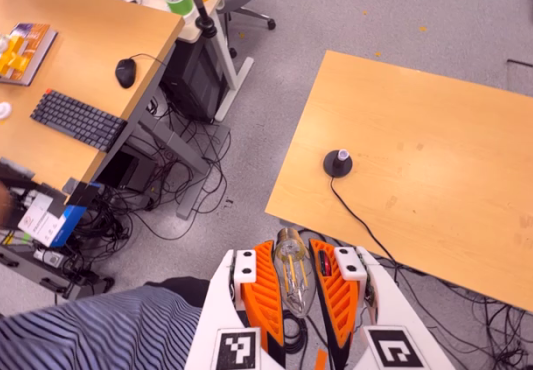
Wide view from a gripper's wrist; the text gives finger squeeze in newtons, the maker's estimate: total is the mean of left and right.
{"total": 24.0, "left": 25.2, "right": 22.8}